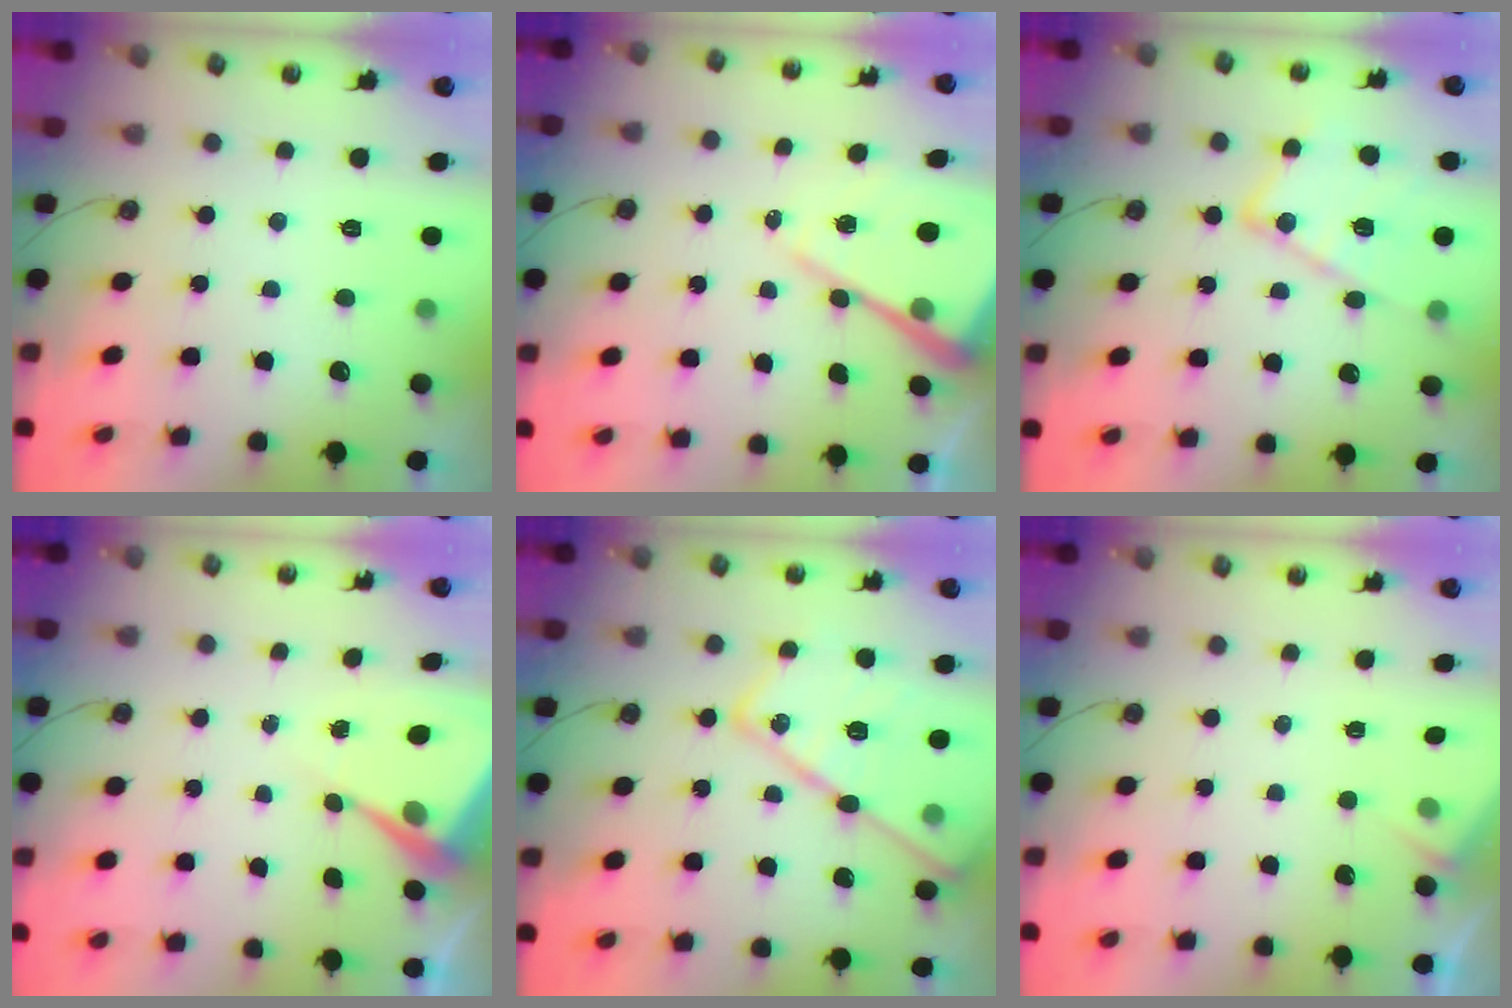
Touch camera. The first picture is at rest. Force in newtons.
{"total": 13.1, "press": 13.1, "slide": 1.1}
{"total": 15.7, "press": 15.6, "slide": 1.1}
{"total": 6.5, "press": 6.5, "slide": 0.3}
{"total": 22.4, "press": 22.2, "slide": 2.4}
{"total": 2.9, "press": 2.8, "slide": 0.5}